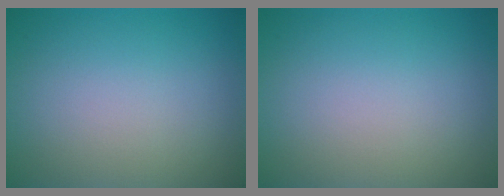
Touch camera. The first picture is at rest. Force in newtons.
{"total": 0.0}